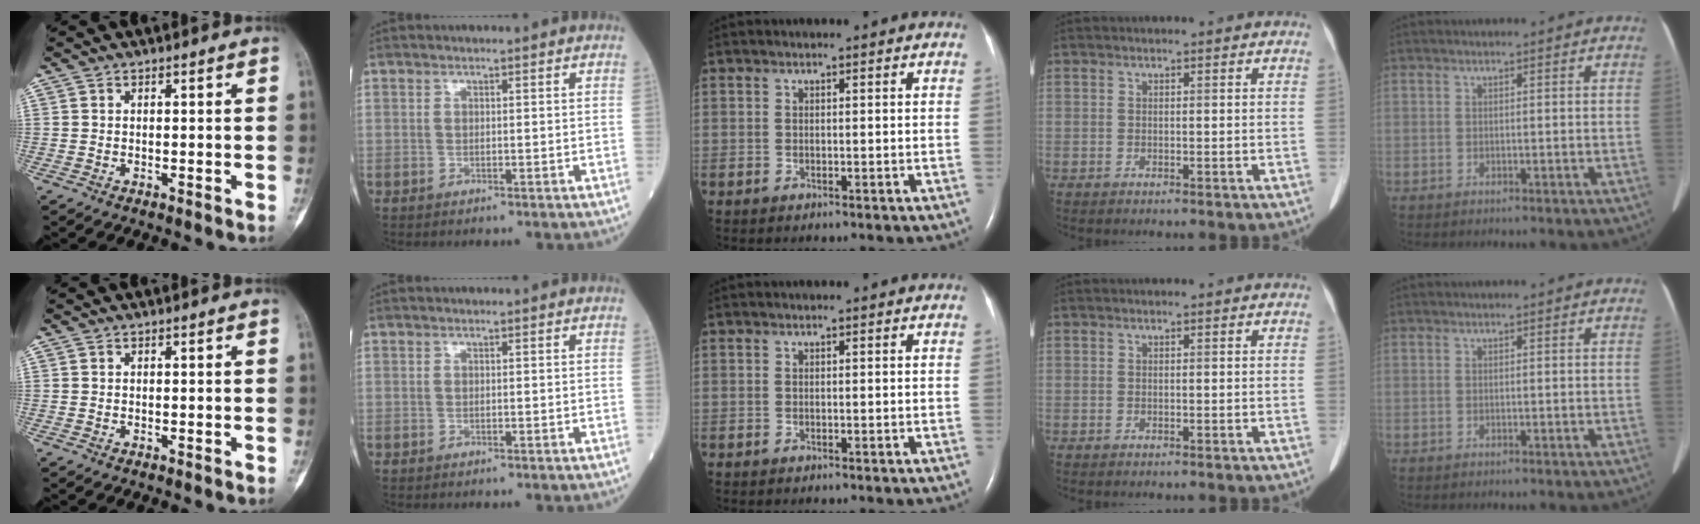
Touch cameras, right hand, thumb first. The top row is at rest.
{}